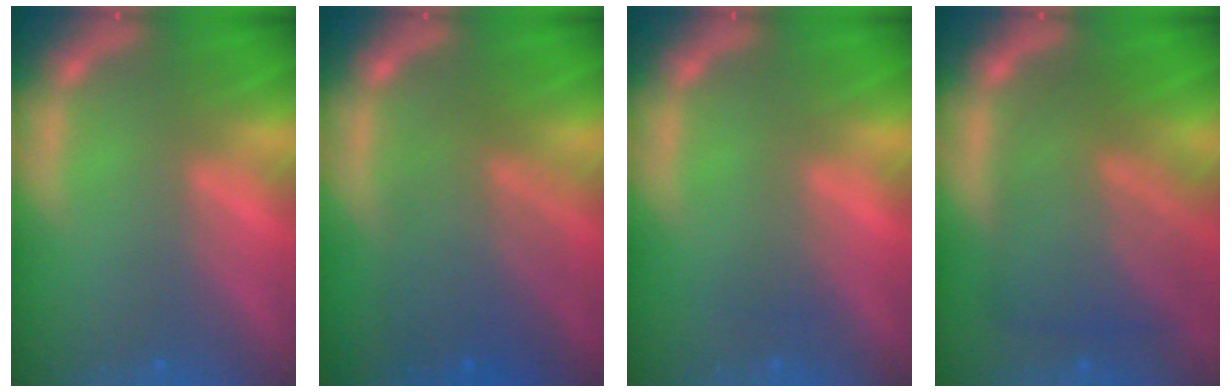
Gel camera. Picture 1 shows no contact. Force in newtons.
{"total": 7.0}
{"total": 1.0}
{"total": 8.6}